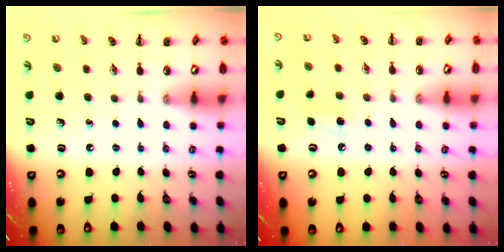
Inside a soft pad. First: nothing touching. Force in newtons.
{"total": 5.5, "press": 5.3, "slide": 1.6}